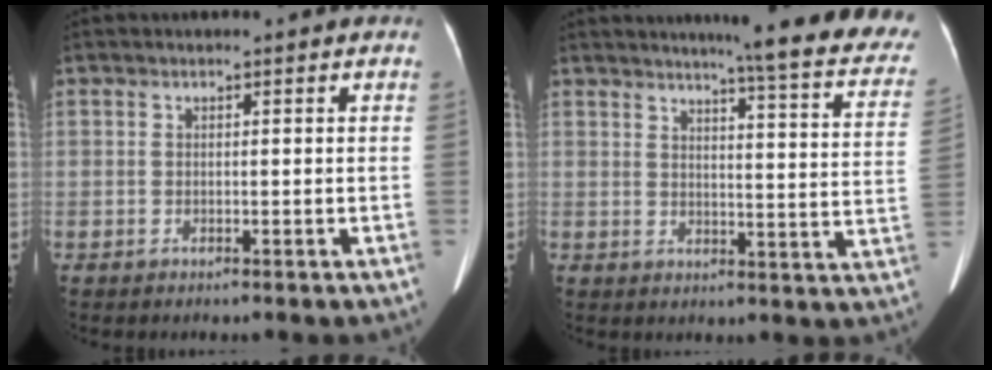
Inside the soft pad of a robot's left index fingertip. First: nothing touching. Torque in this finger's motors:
{"motor_torque": [0.00, -2.14, 0.14, 0.01]}